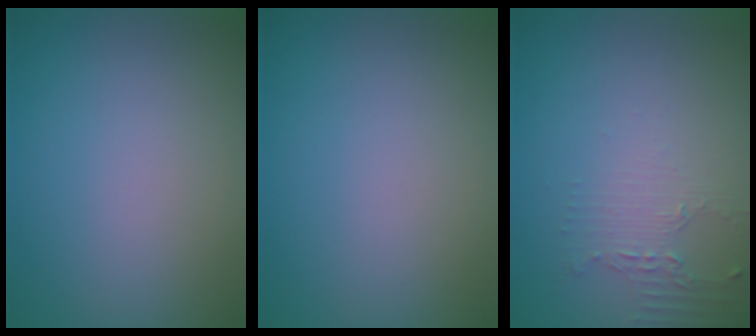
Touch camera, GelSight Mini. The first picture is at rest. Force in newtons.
{"total": 0.0}
{"total": 2.2, "press": 1.5, "slide": 1.5}